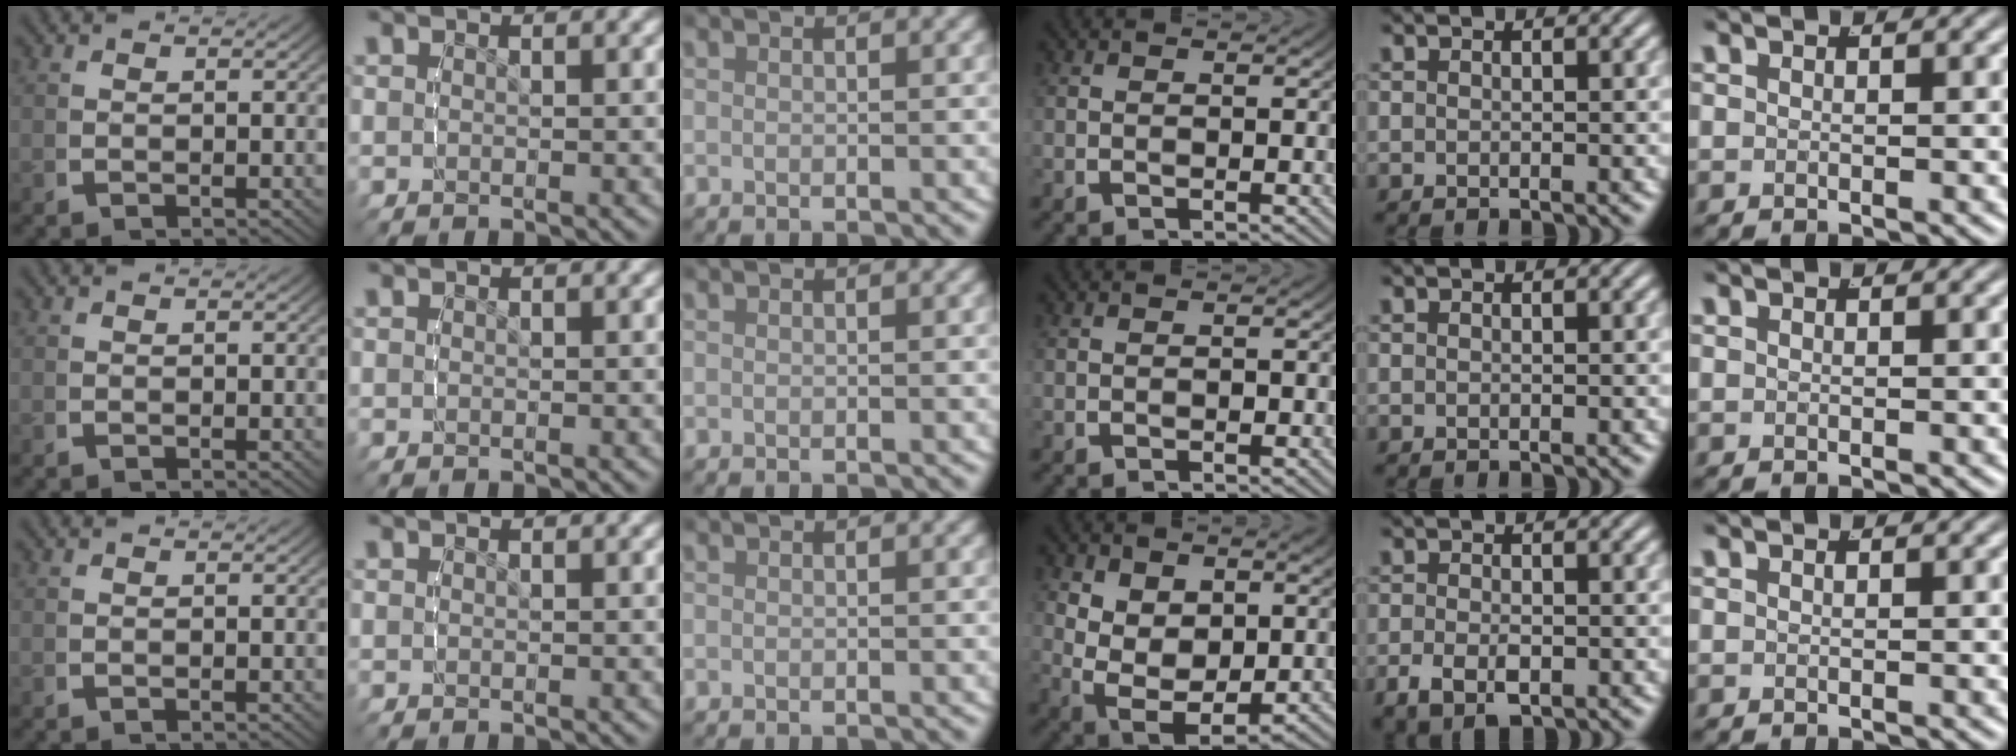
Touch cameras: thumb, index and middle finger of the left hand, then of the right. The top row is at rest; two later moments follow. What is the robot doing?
{"motion": "lift_and_place", "object": "air blower"}